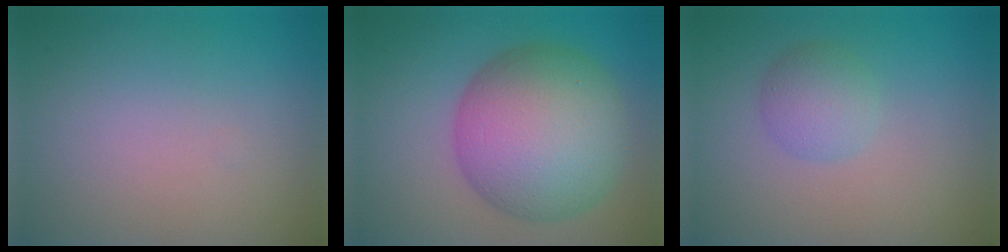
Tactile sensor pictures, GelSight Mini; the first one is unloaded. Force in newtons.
{"total": 12.4, "press": 12.4, "slide": 0.3}
{"total": 2.6, "press": 2.6, "slide": 0.1}